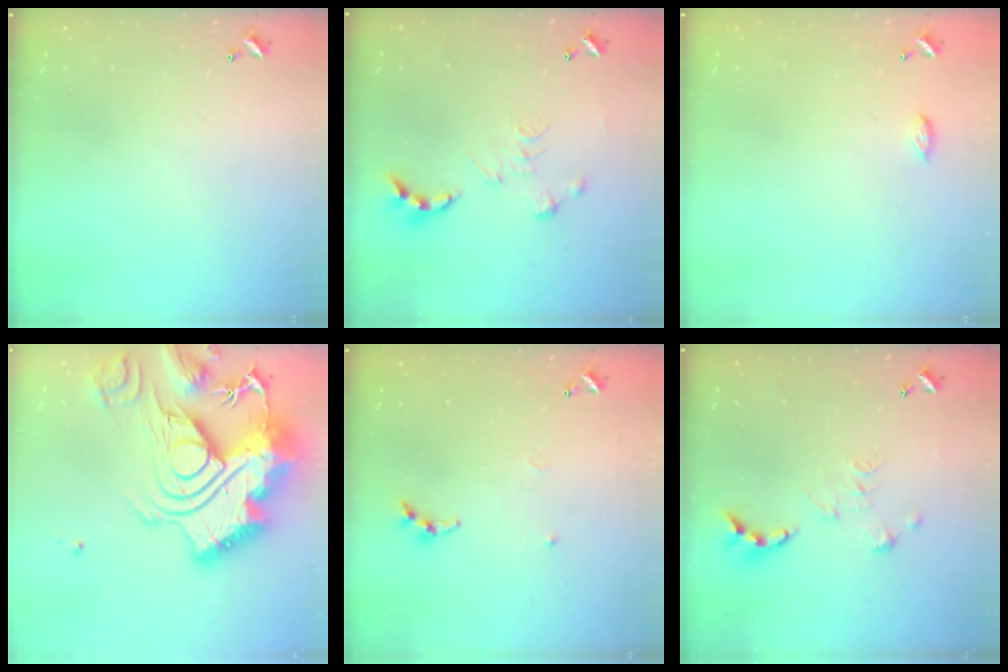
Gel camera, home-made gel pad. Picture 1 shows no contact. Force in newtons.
{"total": 0.0}
{"total": 3.2, "press": 3.2, "slide": 0.3}
{"total": 0.7, "press": 0.7, "slide": 0.0}
{"total": 7.4, "press": 7.3, "slide": 0.9}
{"total": 0.0}